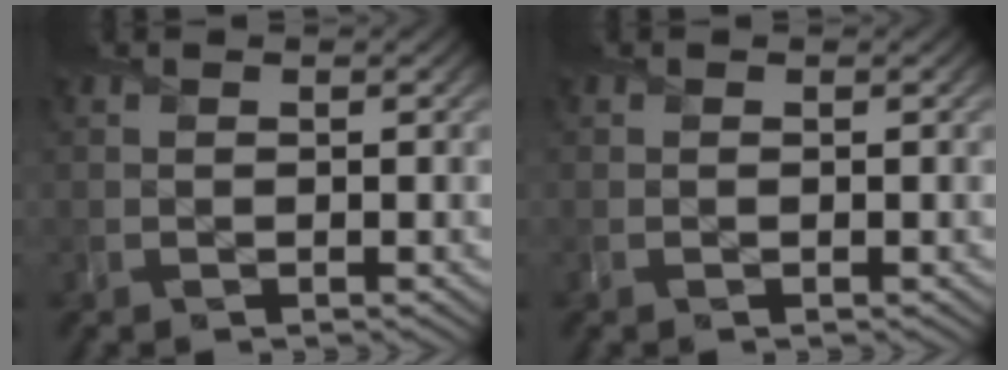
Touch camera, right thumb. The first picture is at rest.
{"total": 0.0}